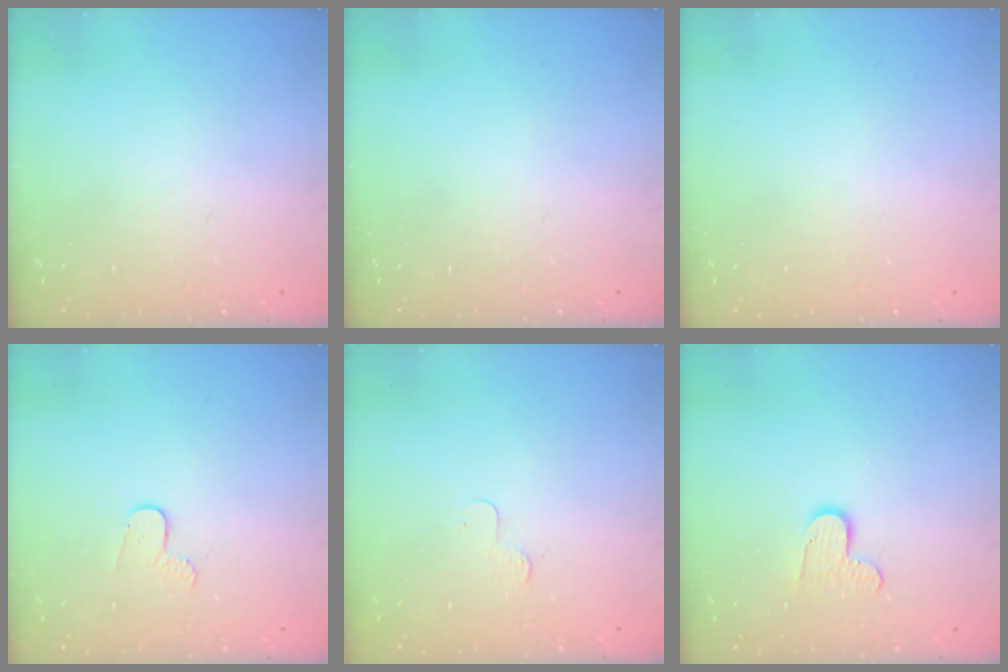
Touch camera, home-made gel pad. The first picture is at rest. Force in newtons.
{"total": 0.0}
{"total": 0.8, "press": 0.5, "slide": 0.6}
{"total": 4.9, "press": 4.8, "slide": 0.4}
{"total": 3.6, "press": 3.6, "slide": 0.4}
{"total": 7.7, "press": 7.6, "slide": 0.4}